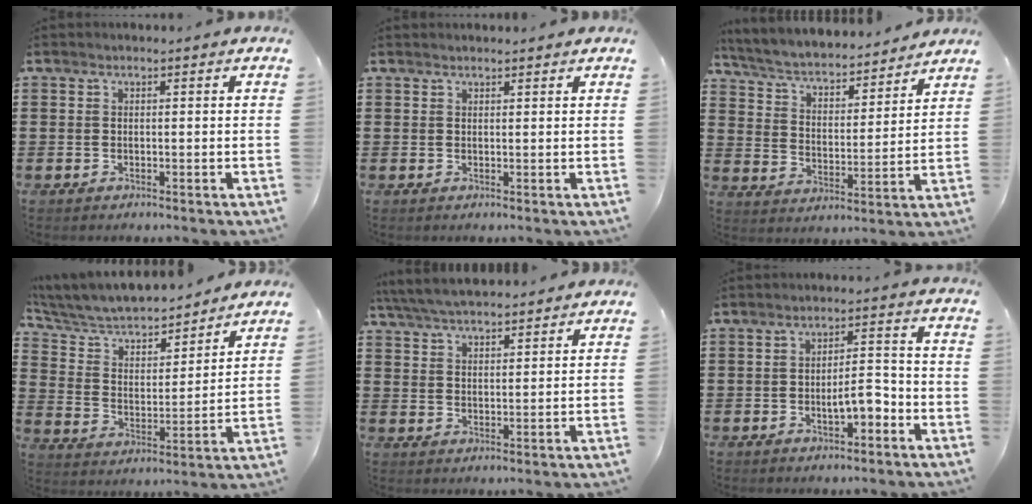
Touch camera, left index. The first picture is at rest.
{"total": 0.8, "force": [0.8, 0.1, 0.1], "torque": [-0.004, 0.000, 0.015]}
{"total": 4.2, "force": [3.7, 1.2, 1.6], "torque": [-0.051, -0.029, 0.055]}
{"total": 5.4, "force": [4.9, 1.6, 1.5], "torque": [-0.055, -0.040, 0.077]}
{"total": 5.4, "force": [5.2, 0.5, 1.5], "torque": [-0.045, -0.015, 0.094]}
{"total": 5.1, "force": [-2.1, 1.8, 4.2], "torque": [-0.065, 0.007, -0.042]}